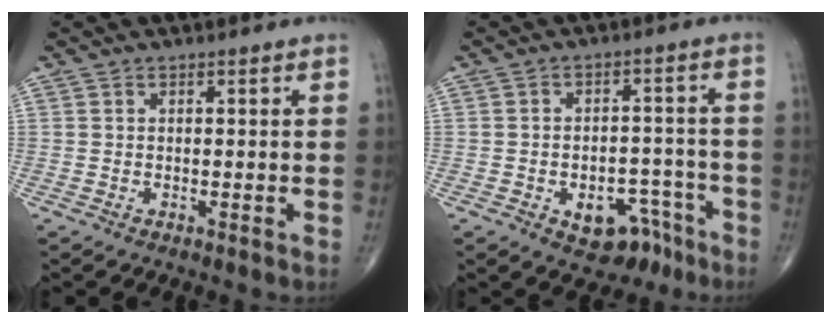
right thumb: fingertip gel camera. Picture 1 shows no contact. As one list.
[{"total": 9.5, "force": [-5.4, 5.9, 5.2], "torque": [-0.038, 0.049, -0.065]}]